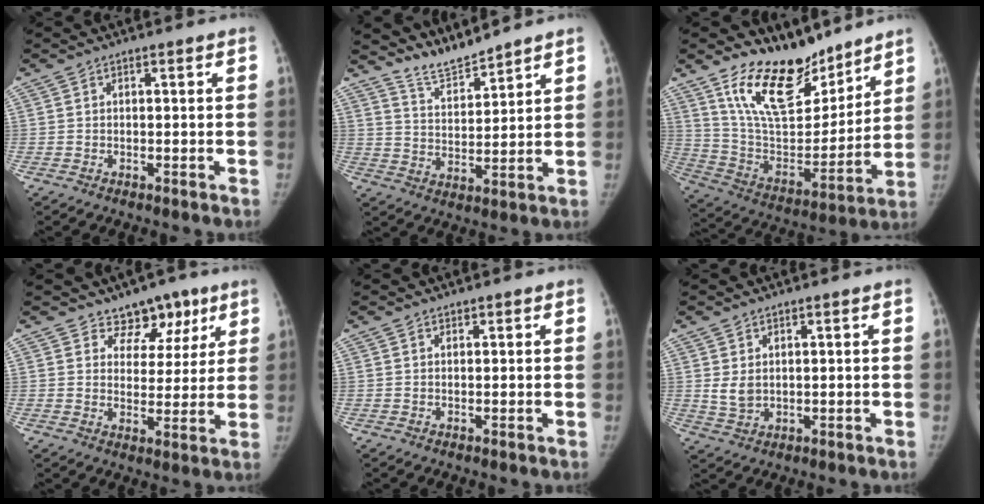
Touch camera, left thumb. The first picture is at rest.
{"total": 6.1, "force": [6.1, 0.0, 0.6], "torque": [-0.008, -0.047, 0.127]}
{"total": 19.7, "force": [14.8, 8.6, 9.8], "torque": [-0.119, -0.096, 0.268]}
{"total": 7.9, "force": [5.4, 5.4, 2.0], "torque": [0.022, -0.027, 0.080]}
{"total": 0.6, "force": [0.5, 0.3, 0.1], "torque": [0.000, -0.003, 0.006]}
{"total": 3.3, "force": [1.1, 2.2, 2.2], "torque": [-0.037, -0.011, 0.031]}